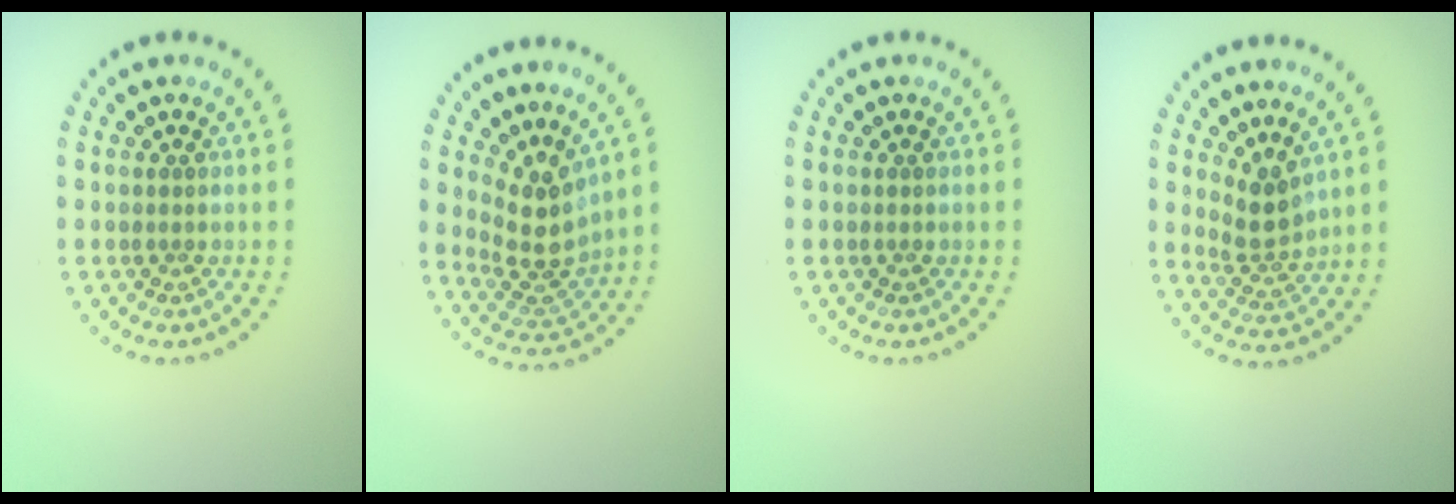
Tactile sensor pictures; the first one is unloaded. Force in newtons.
{"total": 3.7, "press": 2.9, "slide": 2.4}
{"total": 0.0}
{"total": 2.6, "press": 1.7, "slide": 1.9}